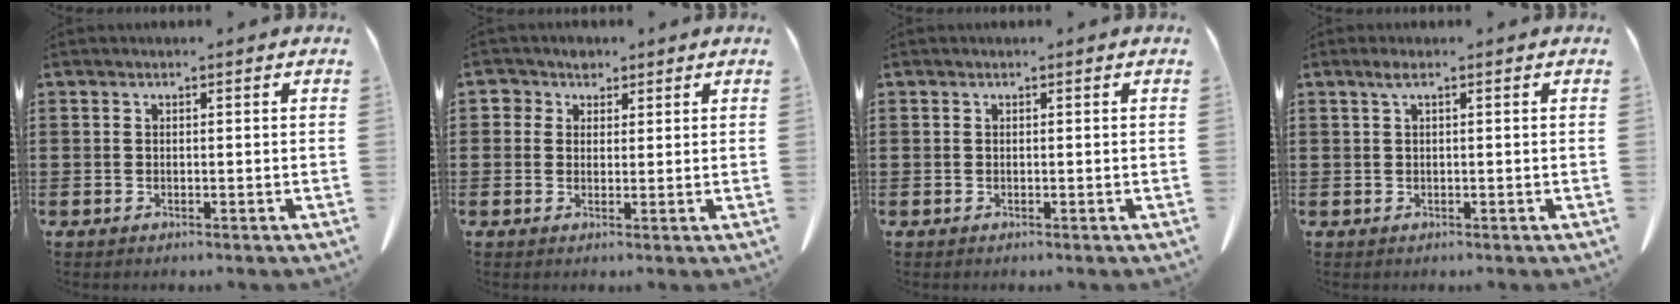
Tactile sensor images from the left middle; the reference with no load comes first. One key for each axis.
{"total": 2.9, "fx": 1.7, "fy": 2.3, "fz": 0.7, "tx": -0.017, "ty": 0.009, "tz": 0.027}
{"total": 0.0}
{"total": 1.4, "fx": 0.4, "fy": 0.1, "fz": 1.3, "tx": -0.027, "ty": 0.001, "tz": 0.006}